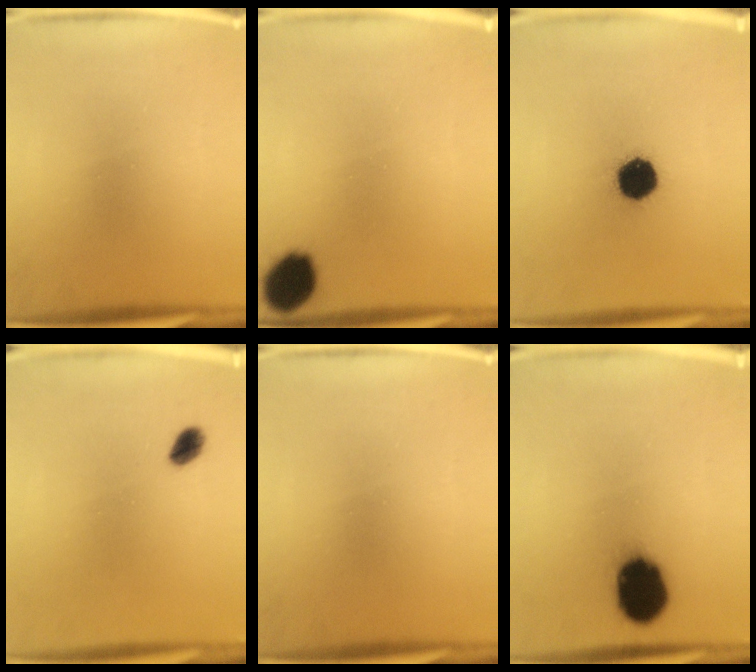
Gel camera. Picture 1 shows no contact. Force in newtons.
{"total": 9.7}
{"total": 11.5}
{"total": 2.8}
{"total": 0.0}
{"total": 15.3}